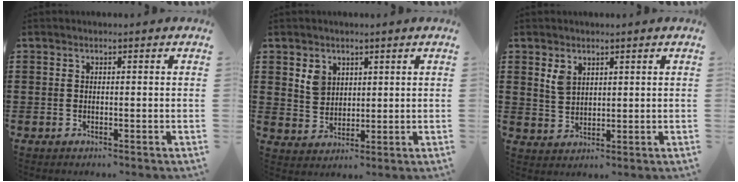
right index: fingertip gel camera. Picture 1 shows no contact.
{"total": 3.9, "force": [2.1, 3.0, 1.2], "torque": [-0.037, 0.012, 0.041]}
{"total": 3.0, "force": [1.9, 1.8, 1.5], "torque": [-0.037, 0.005, 0.035]}